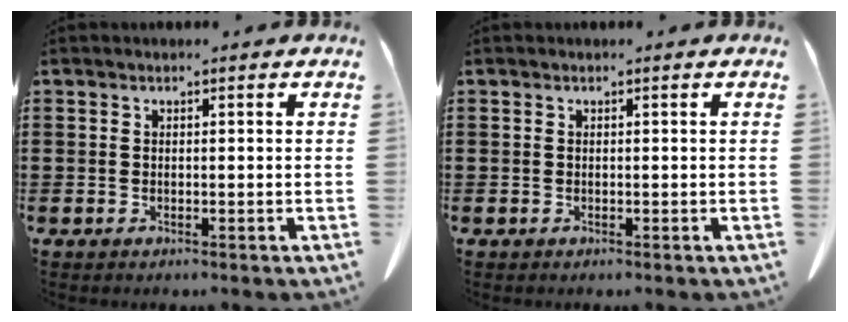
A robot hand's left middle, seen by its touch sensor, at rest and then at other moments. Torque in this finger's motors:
{"motor_torque": [-0.09, -0.62, 0.04, 0.01]}